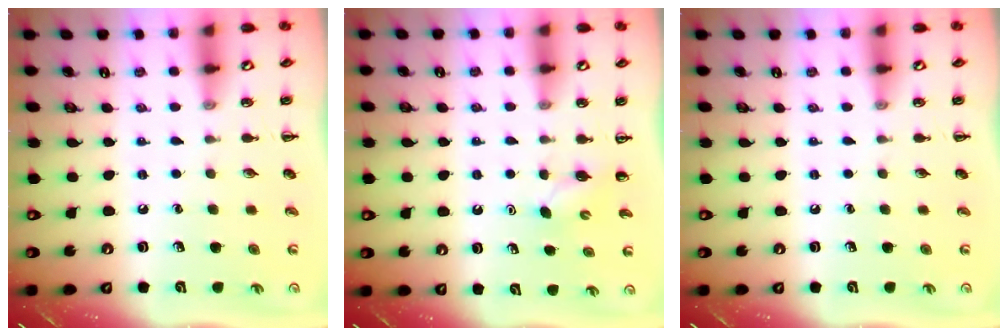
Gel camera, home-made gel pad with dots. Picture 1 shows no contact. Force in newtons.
{"total": 2.3, "press": 2.2, "slide": 0.7}
{"total": 0.0}